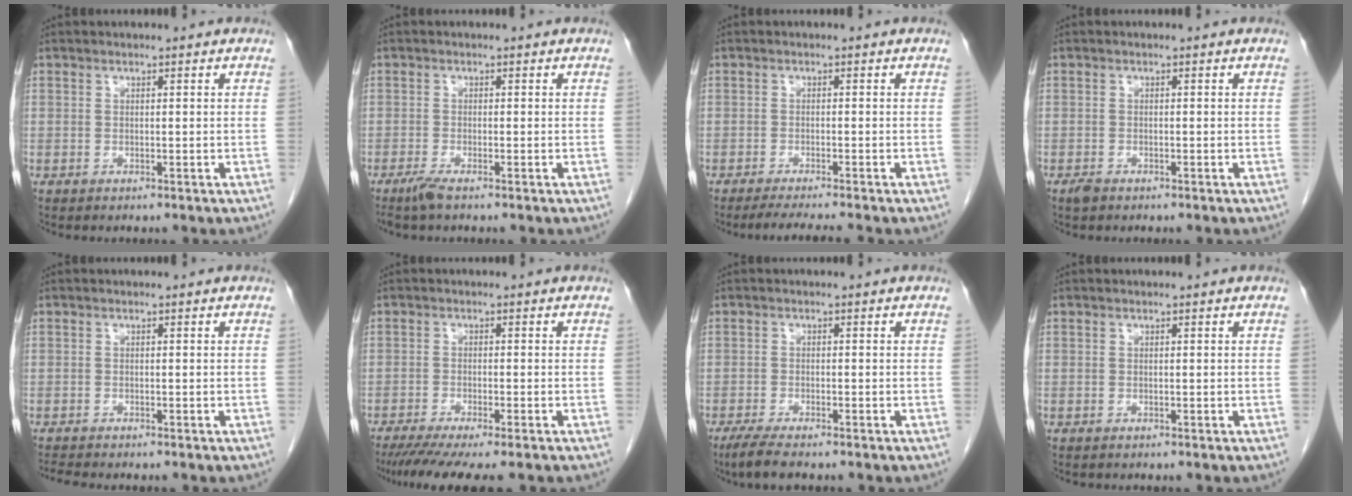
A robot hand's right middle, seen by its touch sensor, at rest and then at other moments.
{"total": 1.9, "force": [-1.4, 0.0, 1.2], "torque": [-0.033, -0.006, -0.032]}
{"total": 4.8, "force": [-4.3, -0.6, 2.2], "torque": [-0.031, -0.016, -0.069]}
{"total": 1.2, "force": [-0.9, 0.6, 0.6], "torque": [-0.015, 0.000, -0.015]}
{"total": 1.9, "force": [-1.8, 0.0, 0.6], "torque": [-0.014, -0.007, -0.027]}
{"total": 9.6, "force": [-7.9, 0.4, 5.4], "torque": [-0.071, -0.021, -0.122]}
{"total": 4.2, "force": [-3.2, 0.6, 2.6], "torque": [-0.051, -0.011, -0.054]}
{"total": 0.0}